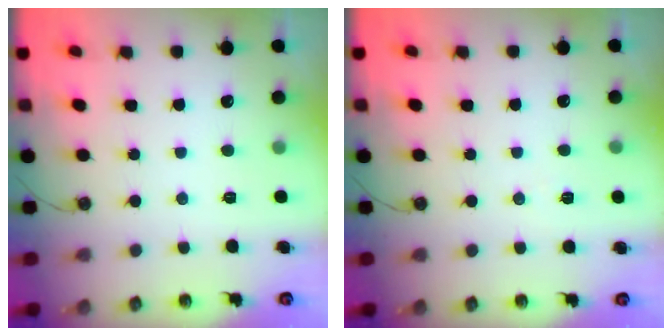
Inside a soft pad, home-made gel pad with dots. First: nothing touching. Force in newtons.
{"total": 4.2, "press": 2.5, "slide": 3.4}